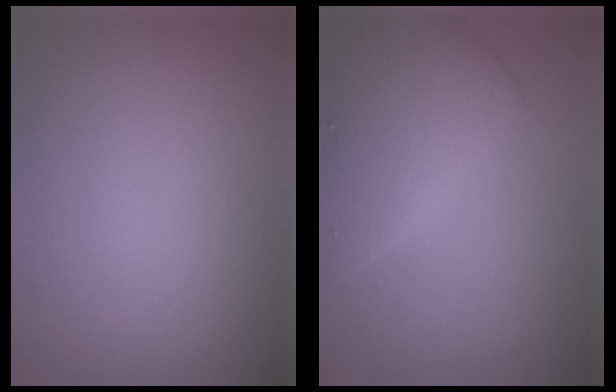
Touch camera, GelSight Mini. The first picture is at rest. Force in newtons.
{"total": 6.0, "press": 6.0, "slide": 0.2}